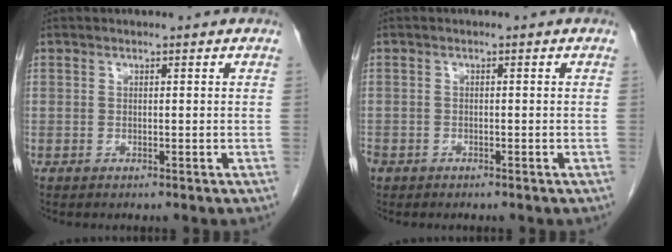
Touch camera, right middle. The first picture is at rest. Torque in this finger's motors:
{"motor_torque": [1.19, -0.95, 1.05, 0.21]}